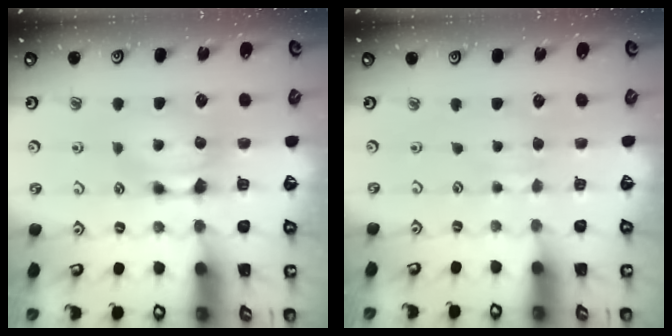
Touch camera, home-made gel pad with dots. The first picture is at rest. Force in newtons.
{"total": 3.5, "press": 3.5, "slide": 0.3}